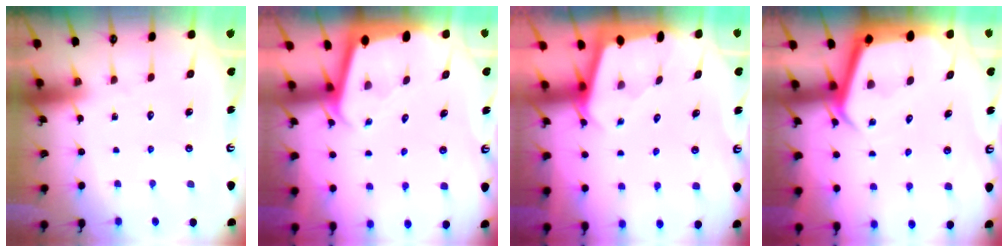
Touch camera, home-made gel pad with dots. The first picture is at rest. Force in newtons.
{"total": 1.9, "press": 1.9, "slide": 0.1}
{"total": 1.8, "press": 1.7, "slide": 0.2}
{"total": 4.8, "press": 4.7, "slide": 0.4}